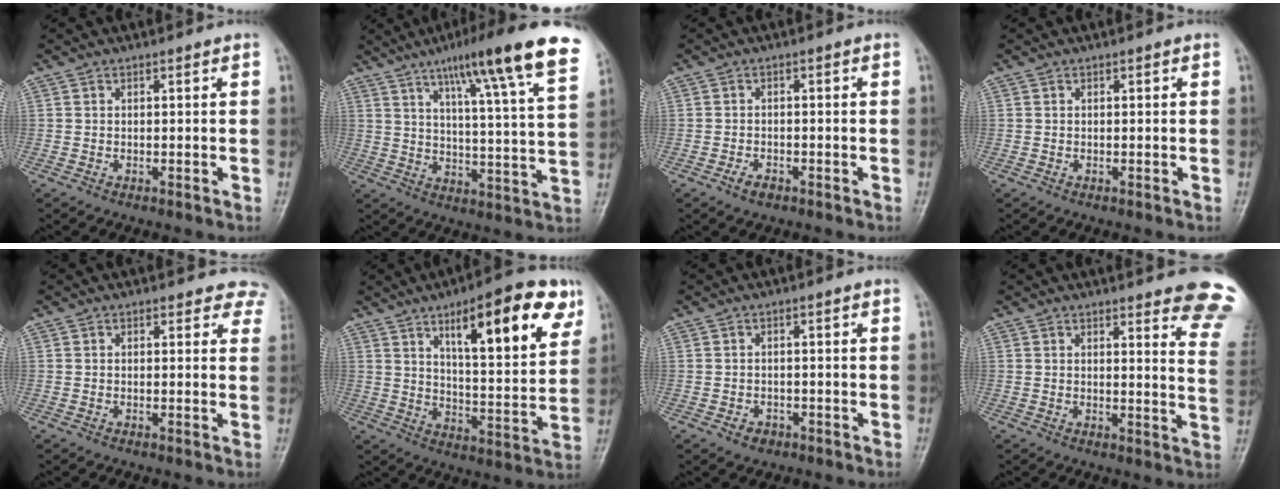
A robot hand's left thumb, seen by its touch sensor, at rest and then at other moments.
{"total": 20.6, "force": [12.8, 2.1, 16.0], "torque": [-0.215, -0.035, 0.174]}
{"total": 2.2, "force": [-1.4, 1.2, 1.2], "torque": [-0.024, 0.007, -0.023]}
{"total": 0.0}
{"total": 4.3, "force": [3.7, 2.2, 0.2], "torque": [0.039, -0.013, 0.012]}
{"total": 19.3, "force": [9.7, 5.8, 15.7], "torque": [-0.189, -0.037, 0.142]}
{"total": 2.3, "force": [-1.2, 1.8, 0.9], "torque": [-0.005, 0.010, -0.015]}
{"total": 12.8, "force": [10.7, 2.4, 6.6], "torque": [-0.038, -0.071, 0.097]}